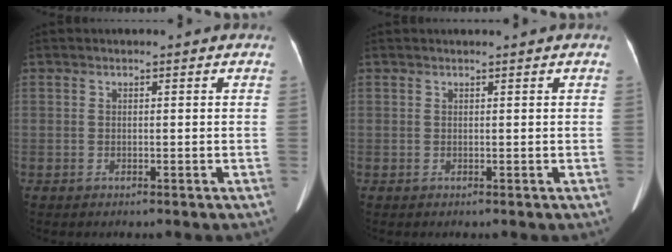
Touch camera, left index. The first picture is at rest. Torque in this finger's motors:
{"motor_torque": [-0.29, -0.08, -0.22, 0.00]}